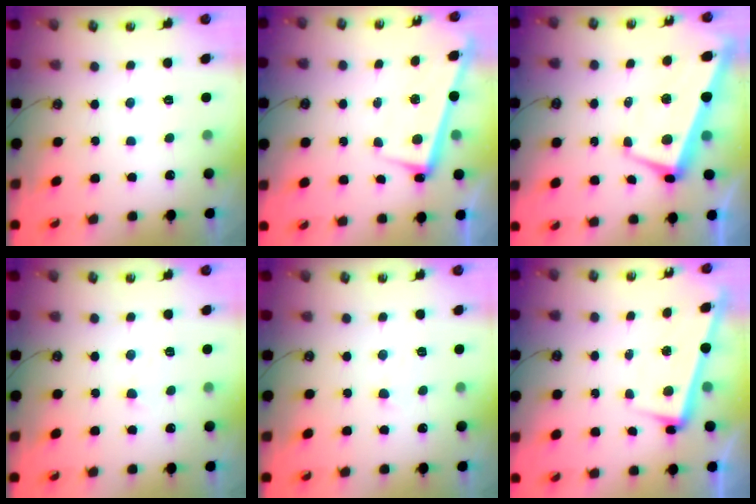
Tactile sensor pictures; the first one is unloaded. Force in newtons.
{"total": 2.5, "press": 2.5, "slide": 0.3}
{"total": 1.8, "press": 1.2, "slide": 1.3}
{"total": 2.8, "press": 2.7, "slide": 0.7}
{"total": 2.8, "press": 2.7, "slide": 0.7}
{"total": 3.3, "press": 3.1, "slide": 1.1}